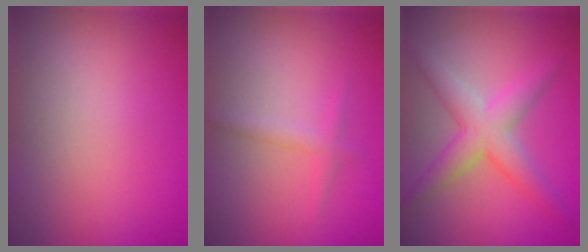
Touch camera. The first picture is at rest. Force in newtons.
{"total": 1.4, "press": 1.4, "slide": 0.1}
{"total": 4.6, "press": 4.6, "slide": 0.1}